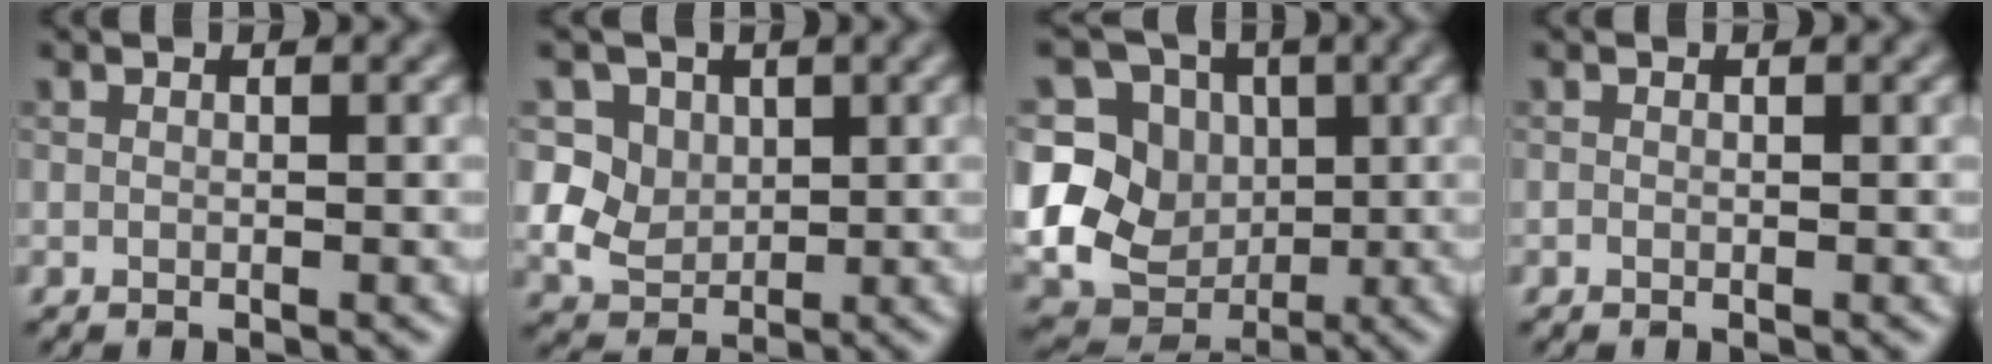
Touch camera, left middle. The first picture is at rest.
{"total": 7.4, "force": [2.6, 6.1, 3.2], "torque": [-0.054, 0.019, 0.031]}
{"total": 14.1, "force": [1.2, 13.0, 5.6], "torque": [-0.155, 0.026, 0.014]}
{"total": 0.0}